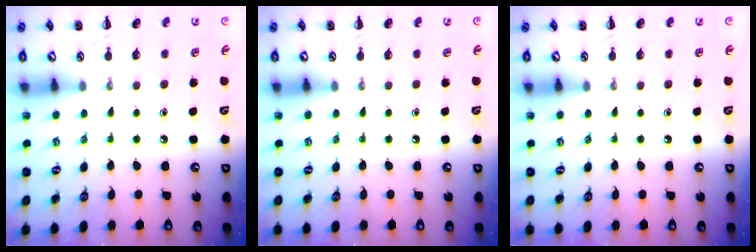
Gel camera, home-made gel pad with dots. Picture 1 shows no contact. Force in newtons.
{"total": 0.0}
{"total": 0.0}